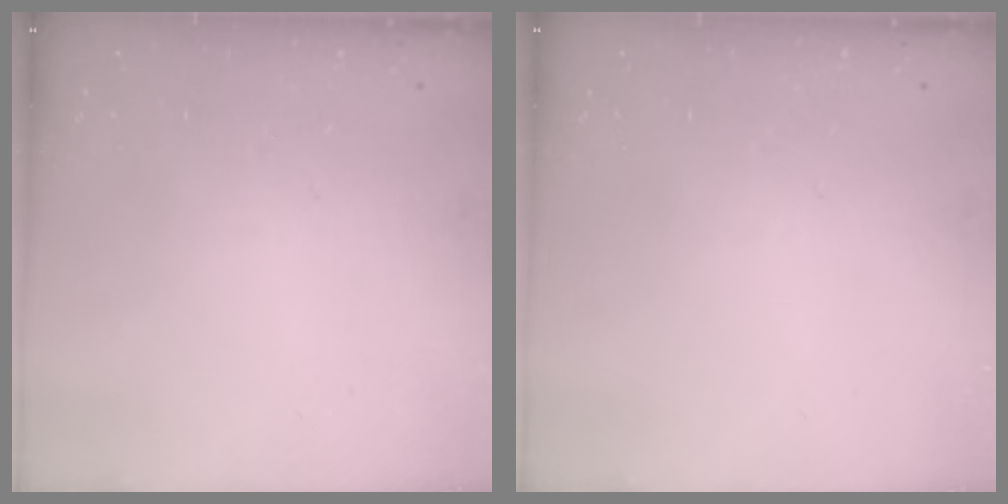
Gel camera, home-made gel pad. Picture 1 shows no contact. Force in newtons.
{"total": 0.0}